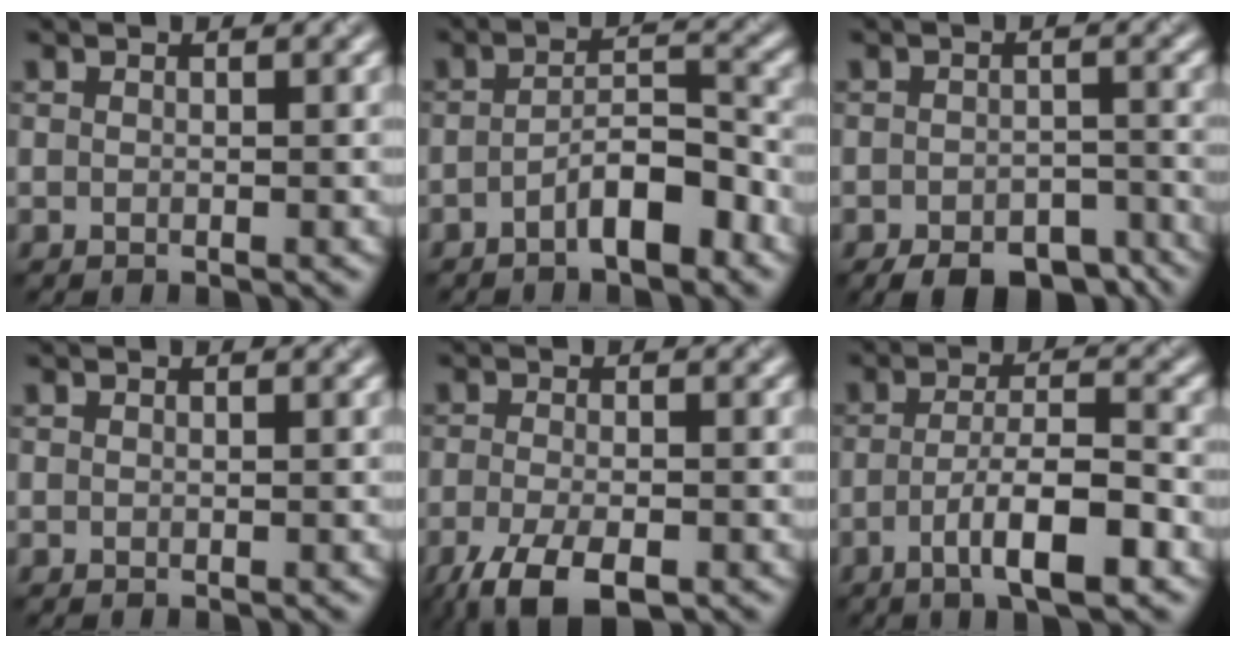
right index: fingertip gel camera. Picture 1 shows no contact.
{"total": 4.3, "force": [-2.4, 1.2, 3.3], "torque": [-0.056, 0.016, -0.042]}
{"total": 6.1, "force": [-4.7, 2.6, 2.8], "torque": [-0.037, -0.010, -0.065]}
{"total": 0.0}
{"total": 5.8, "force": [-3.6, 1.9, 4.1], "torque": [-0.086, -0.010, -0.069]}
{"total": 6.0, "force": [-2.6, 1.2, 5.3], "torque": [-0.094, 0.009, -0.045]}